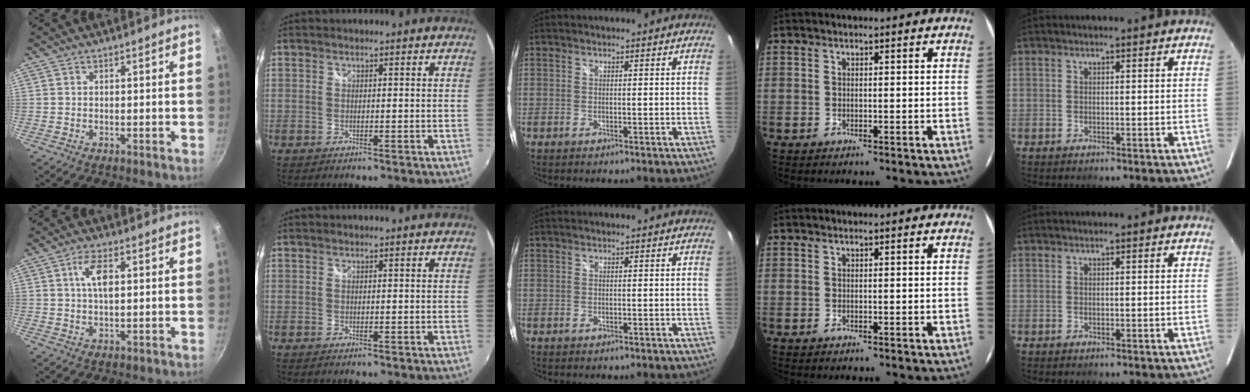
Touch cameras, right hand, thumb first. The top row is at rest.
{"thumb": {"total": 5.8, "force": [1.4, 2.6, 5.0], "torque": [-0.088, 0.003, 0.024]}}